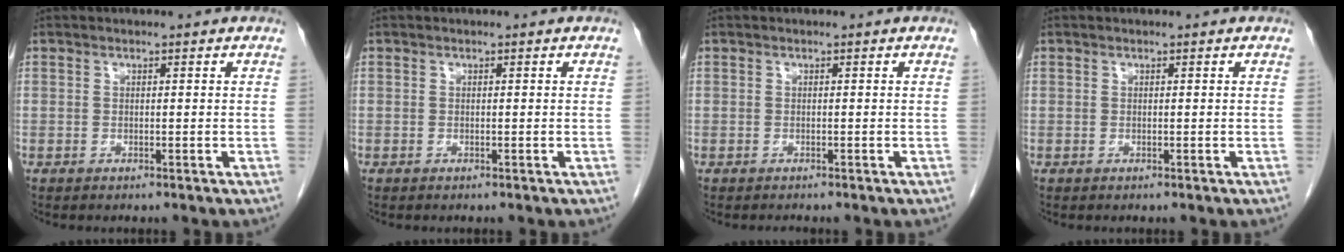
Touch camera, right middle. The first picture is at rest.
{"total": 0.0}
{"total": 0.6, "force": [-0.6, 0.0, 0.1], "torque": [-0.008, -0.002, -0.008]}
{"total": 0.0}